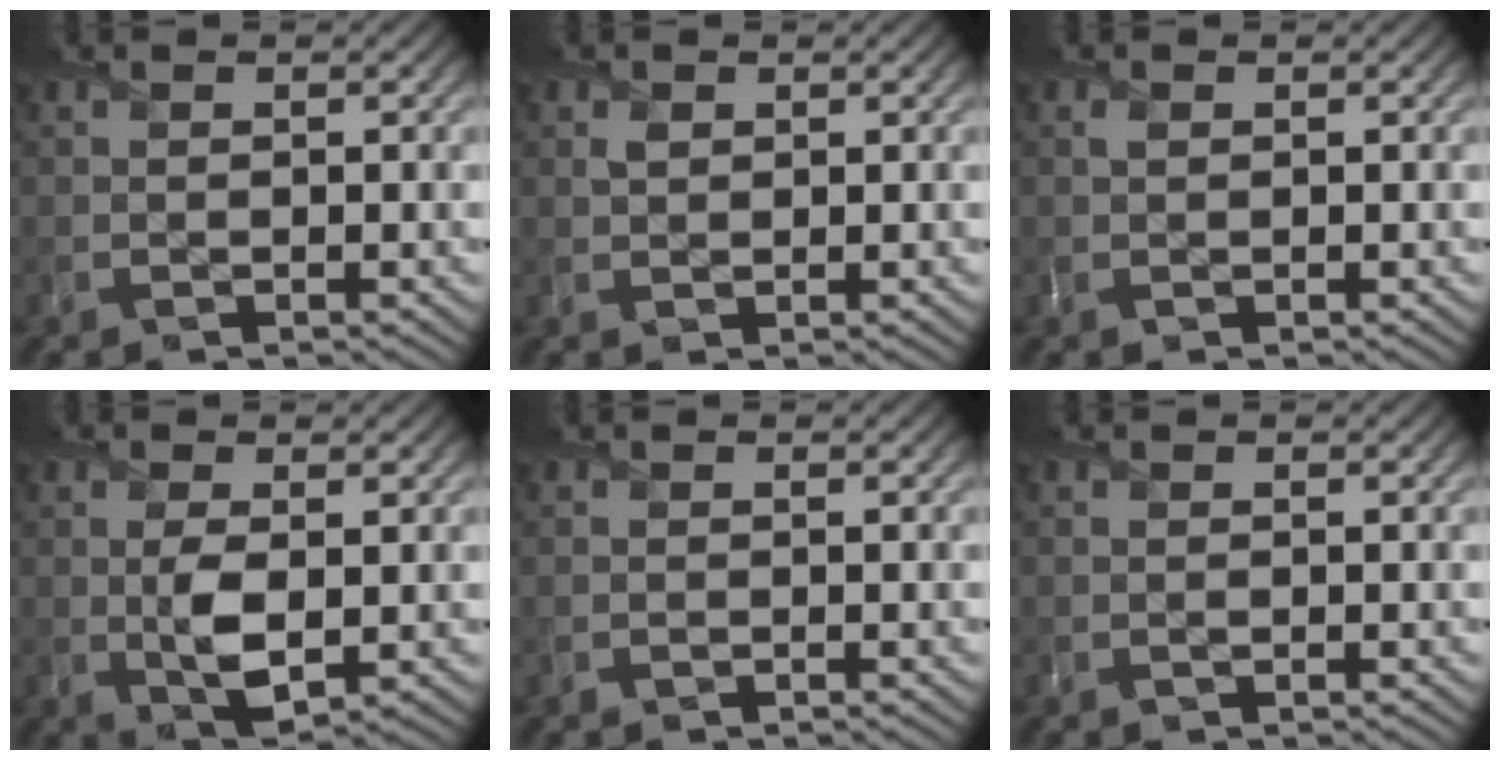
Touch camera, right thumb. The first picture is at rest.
{"total": 1.0, "force": [0.7, 0.7, 0.2], "torque": [-0.005, -0.003, 0.014]}
{"total": 0.6, "force": [0.3, 0.4, 0.2], "torque": [-0.003, 0.001, 0.004]}
{"total": 3.9, "force": [0.2, 1.9, 3.4], "torque": [-0.074, -0.006, 0.009]}
{"total": 0.0}
{"total": 0.0}